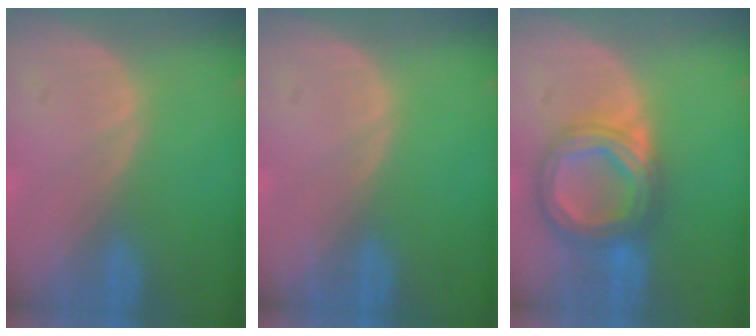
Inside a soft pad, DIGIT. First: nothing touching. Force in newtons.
{"total": 0.0}
{"total": 8.4, "press": 8.4, "slide": 0.7}